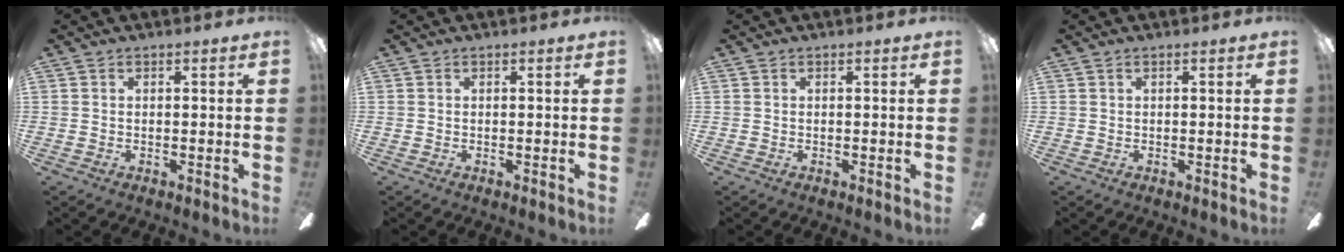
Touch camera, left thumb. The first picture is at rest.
{"total": 0.0}
{"total": 0.0}
{"total": 0.0}